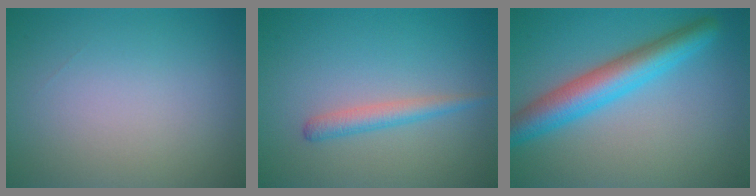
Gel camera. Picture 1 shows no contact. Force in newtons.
{"total": 1.9, "press": 1.9, "slide": 0.1}
{"total": 5.7, "press": 5.7, "slide": 0.2}